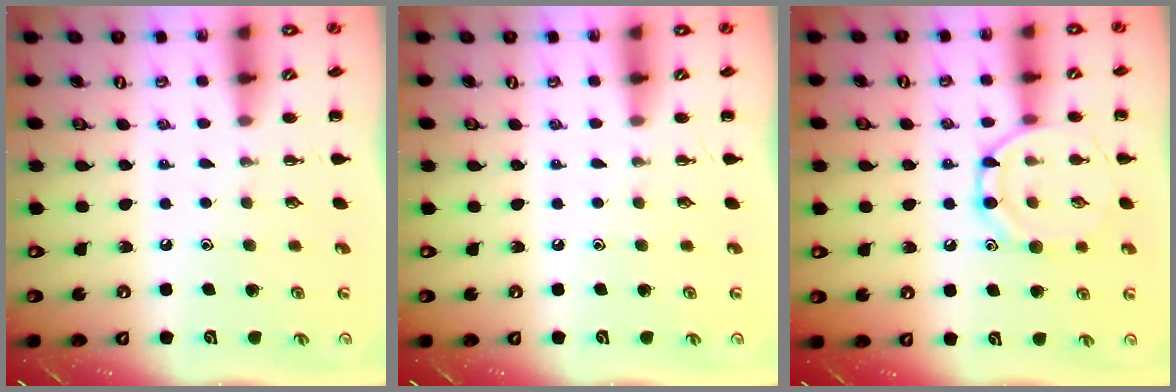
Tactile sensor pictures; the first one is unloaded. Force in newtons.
{"total": 0.0}
{"total": 11.7, "press": 11.7, "slide": 0.7}